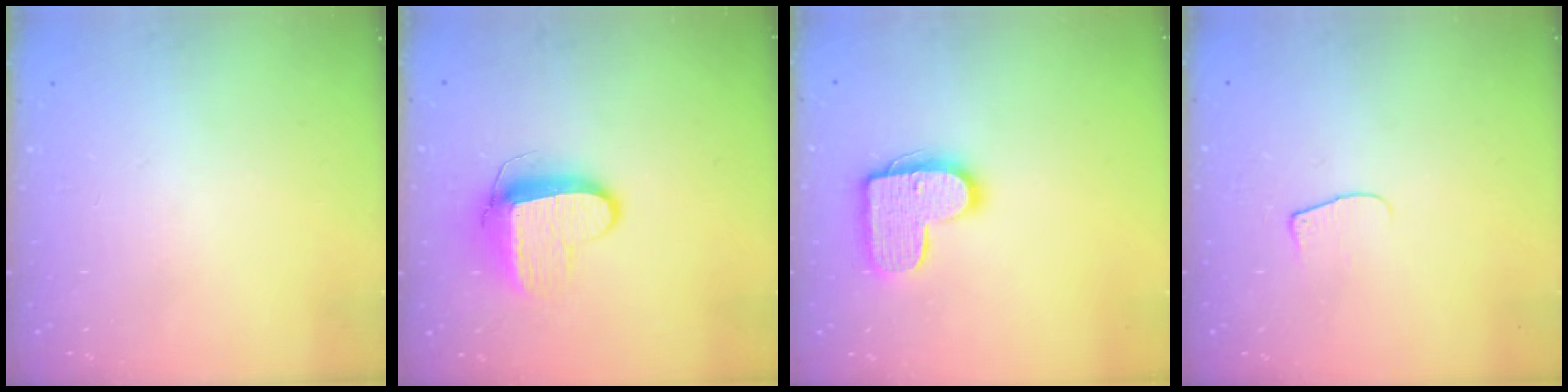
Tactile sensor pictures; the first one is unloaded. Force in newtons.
{"total": 9.6, "press": 9.6, "slide": 0.9}
{"total": 13.5, "press": 13.5, "slide": 0.6}
{"total": 6.2, "press": 6.2, "slide": 0.7}